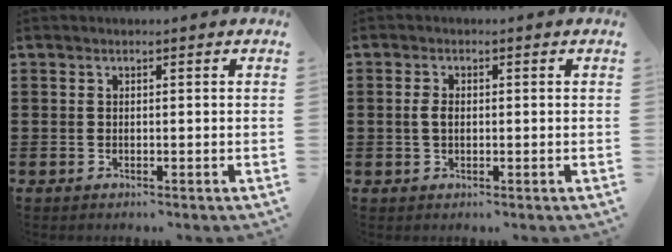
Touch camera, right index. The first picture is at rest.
{"total": 2.2, "force": [0.0, 1.3, 1.8], "torque": [-0.045, 0.003, -0.004]}